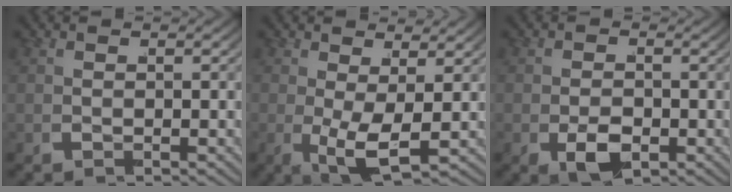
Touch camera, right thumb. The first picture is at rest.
{"total": 4.1, "force": [-0.2, 2.1, 3.6], "torque": [-0.066, -0.025, -0.001]}
{"total": 3.3, "force": [-1.5, 2.2, 1.9], "torque": [-0.040, -0.028, -0.023]}